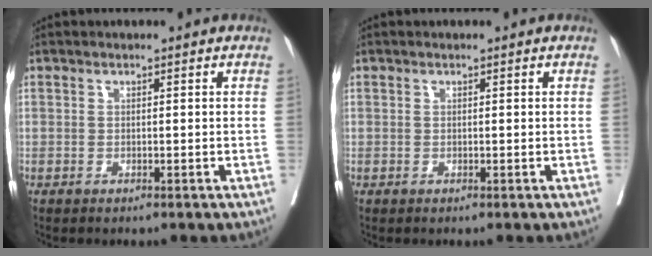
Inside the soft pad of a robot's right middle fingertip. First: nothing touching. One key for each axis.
{"total": 0.0}